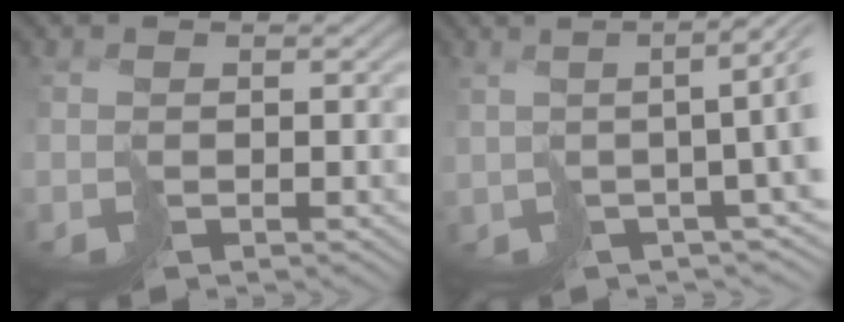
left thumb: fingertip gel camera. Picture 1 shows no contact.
{"total": 7.7, "force": [1.0, 0.6, 7.6], "torque": [-0.106, 0.008, 0.024]}